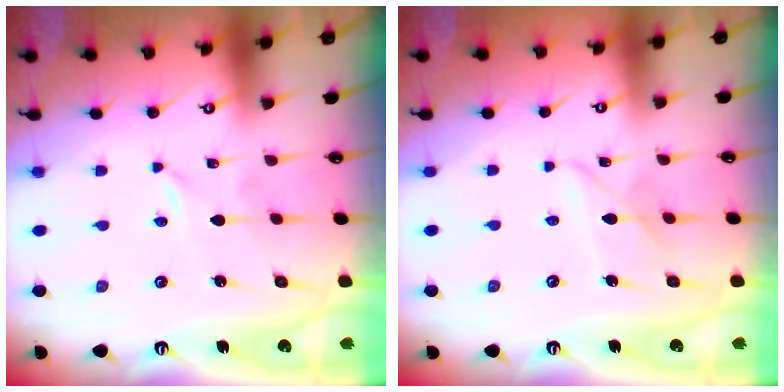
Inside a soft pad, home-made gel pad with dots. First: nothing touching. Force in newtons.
{"total": 6.9, "press": 6.9, "slide": 0.5}